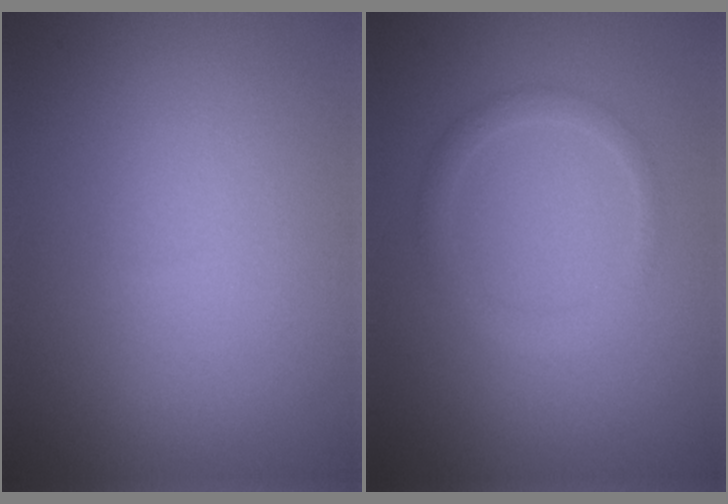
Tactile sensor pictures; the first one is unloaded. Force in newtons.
{"total": 1.6, "press": 1.6, "slide": 0.0}